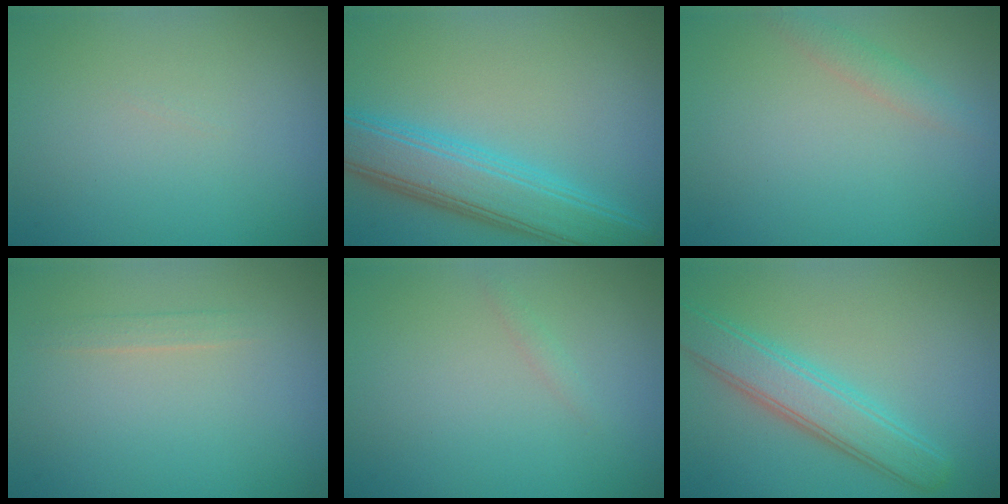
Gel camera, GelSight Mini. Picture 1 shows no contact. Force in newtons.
{"total": 6.6, "press": 6.6, "slide": 0.2}
{"total": 1.5, "press": 1.5, "slide": 0.1}
{"total": 0.9, "press": 0.9, "slide": 0.1}
{"total": 0.7, "press": 0.7, "slide": 0.0}
{"total": 4.5, "press": 4.5, "slide": 0.1}